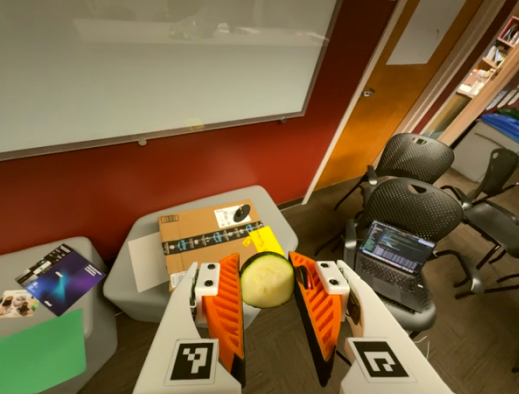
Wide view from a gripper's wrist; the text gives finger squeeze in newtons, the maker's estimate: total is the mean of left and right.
{"total": 8.9, "left": 9.0, "right": 8.7}